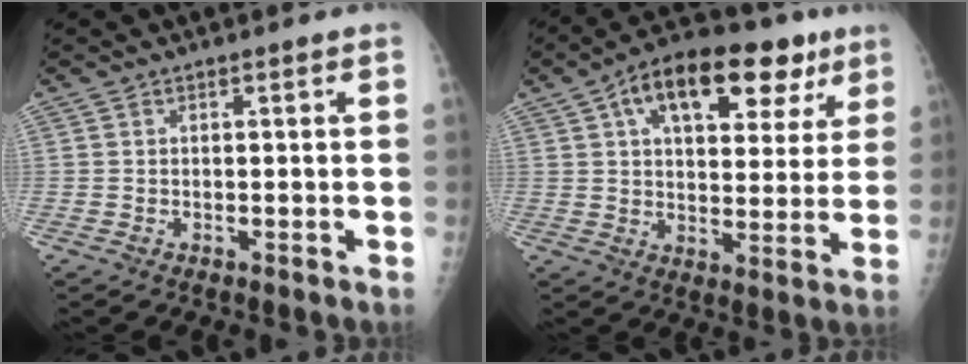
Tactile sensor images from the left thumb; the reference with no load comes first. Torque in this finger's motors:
{"motor_torque": [0.35, 0.24, 0.25, 0.04, 0.20]}